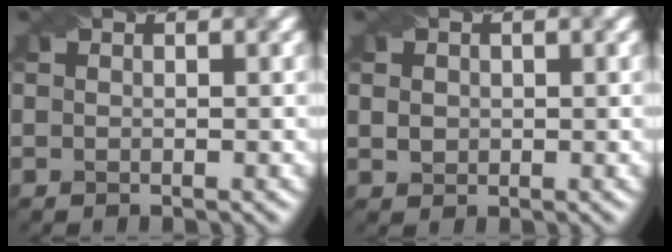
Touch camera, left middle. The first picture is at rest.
{"total": 1.4, "force": [0.3, 1.2, 0.7], "torque": [-0.013, -0.001, 0.007]}